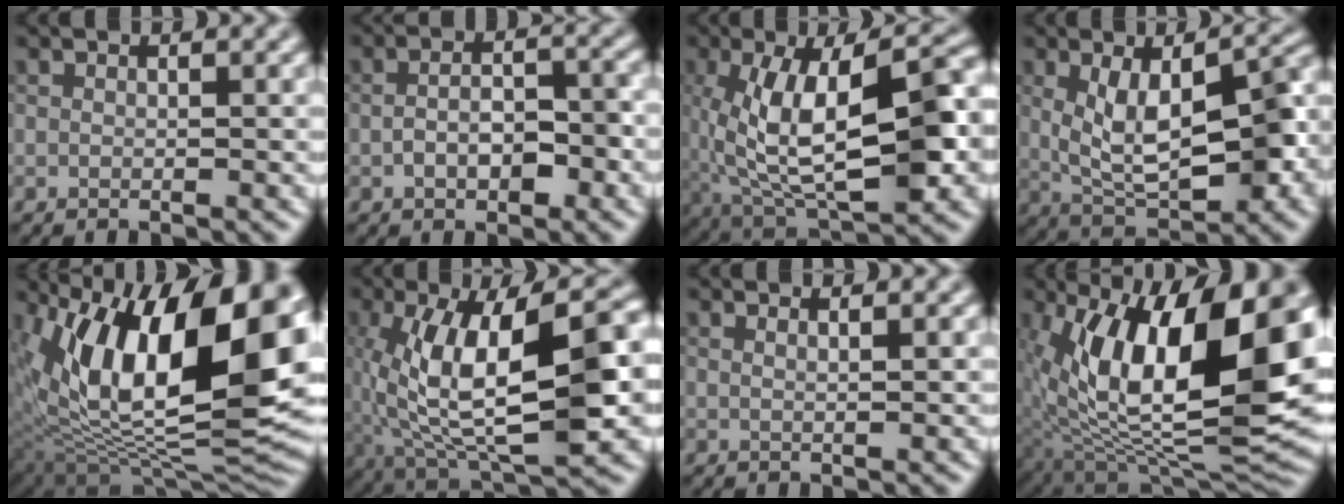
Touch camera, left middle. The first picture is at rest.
{"total": 3.5, "force": [-1.1, 1.7, 2.9], "torque": [-0.065, 0.003, -0.007]}
{"total": 11.6, "force": [-0.7, 4.9, 10.5], "torque": [-0.187, 0.000, -0.002]}
{"total": 9.5, "force": [-0.3, 4.4, 8.4], "torque": [-0.138, 0.001, 0.008]}
{"total": 17.6, "force": [4.3, 8.5, 14.8], "torque": [-0.225, 0.007, 0.087]}
{"total": 12.1, "force": [-1.3, 4.8, 11.0], "torque": [-0.197, 0.005, -0.019]}
{"total": 1.0, "force": [0.5, 0.4, 0.8], "torque": [-0.002, 0.005, 0.002]}
{"total": 17.3, "force": [2.5, 8.4, 14.9], "torque": [-0.248, 0.004, 0.054]}